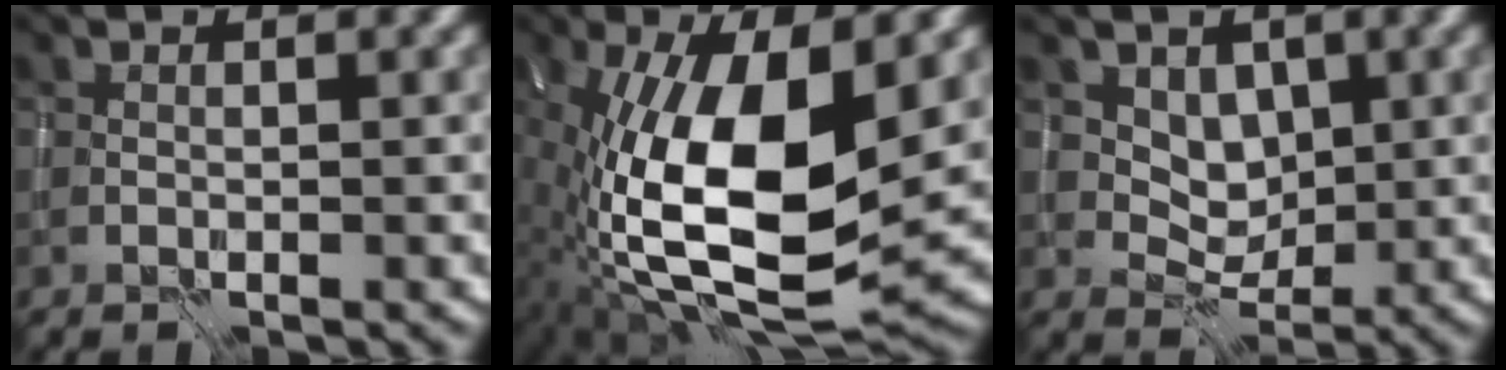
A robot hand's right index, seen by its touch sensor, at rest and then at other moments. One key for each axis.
{"total": 15.1, "fx": -1.0, "fy": 6.5, "fz": 13.6, "tx": -0.246, "ty": -0.004, "tz": -0.021}
{"total": 2.8, "fx": 1.2, "fy": 2.2, "fz": 1.3, "tx": -0.026, "ty": -0.013, "tz": 0.024}